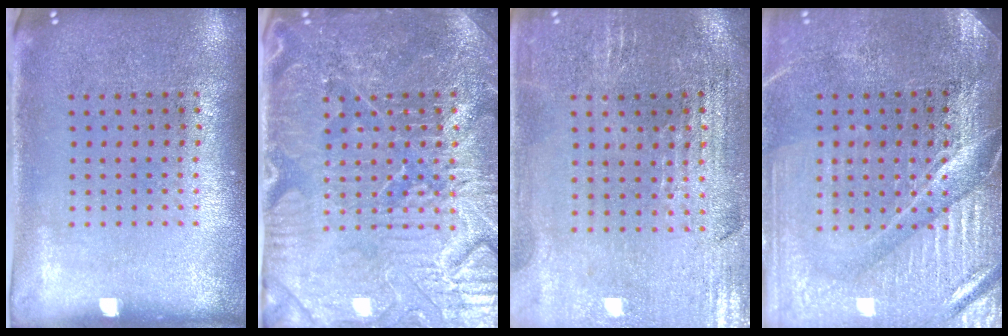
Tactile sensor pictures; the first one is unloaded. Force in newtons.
{"total": 4.9, "press": 4.7, "slide": 1.4}
{"total": 1.1, "press": 1.1, "slide": 0.3}
{"total": 3.8, "press": 3.6, "slide": 1.3}